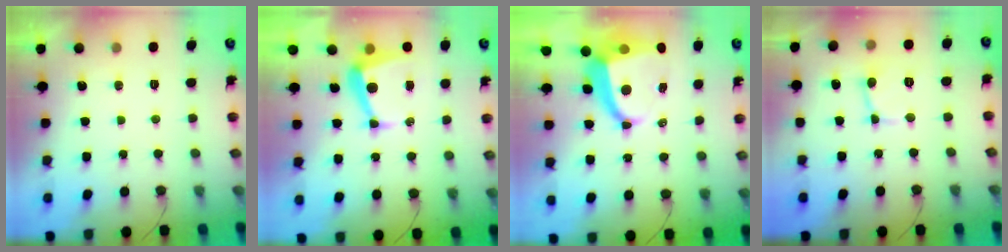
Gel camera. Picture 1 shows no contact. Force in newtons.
{"total": 5.7, "press": 5.7, "slide": 0.8}
{"total": 7.9, "press": 7.8, "slide": 1.1}
{"total": 2.7, "press": 2.7, "slide": 0.2}